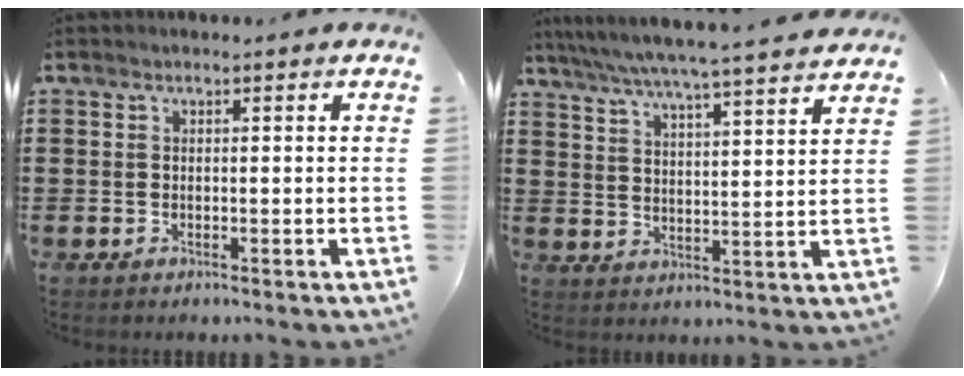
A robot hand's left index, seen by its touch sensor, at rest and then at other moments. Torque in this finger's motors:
{"motor_torque": [2.14, 0.00, 1.05, 0.21]}